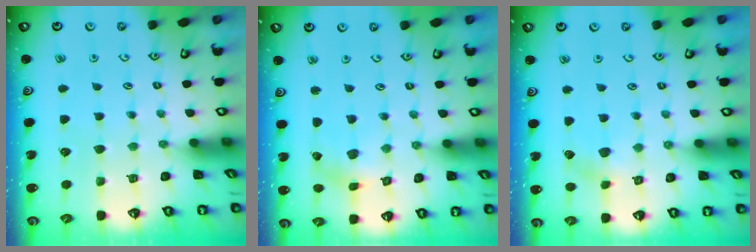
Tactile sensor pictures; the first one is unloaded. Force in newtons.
{"total": 1.2, "press": 1.2, "slide": 0.2}
{"total": 3.5, "press": 3.5, "slide": 0.4}